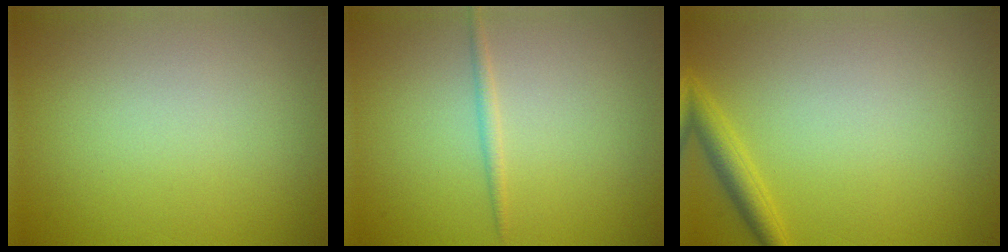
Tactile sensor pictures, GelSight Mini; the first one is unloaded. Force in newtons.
{"total": 0.9, "press": 0.9, "slide": 0.0}
{"total": 2.1, "press": 2.0, "slide": 0.2}